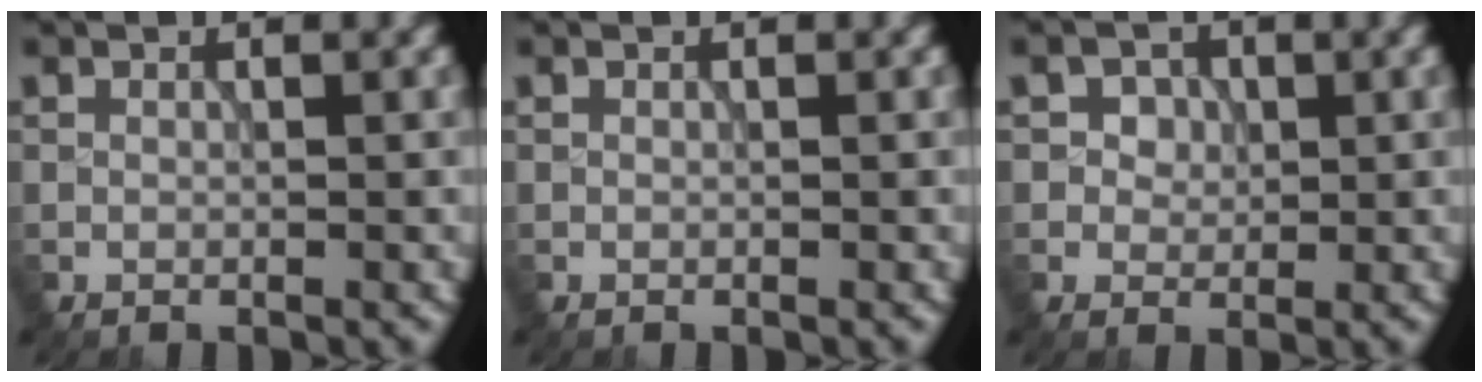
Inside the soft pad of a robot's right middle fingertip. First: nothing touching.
{"total": 0.0}
{"total": 2.8, "force": [1.0, 2.2, 1.3], "torque": [-0.020, 0.000, 0.007]}